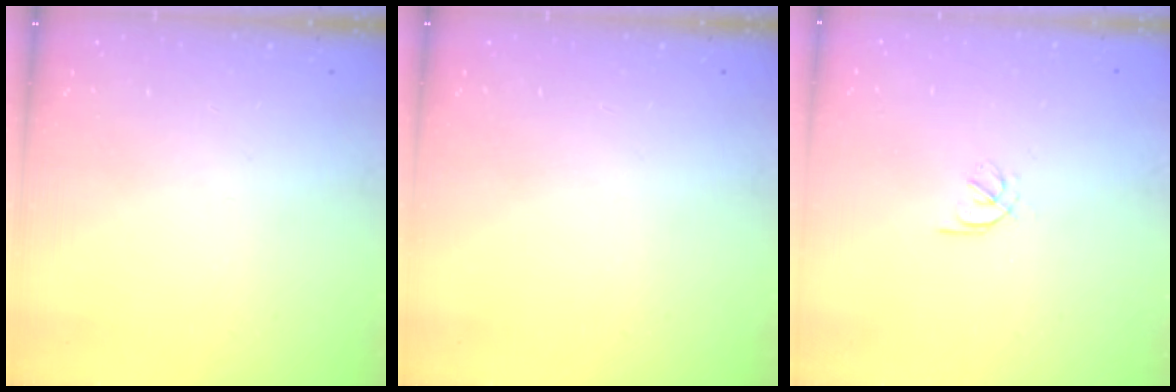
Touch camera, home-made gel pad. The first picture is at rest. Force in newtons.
{"total": 0.0}
{"total": 1.5, "press": 1.4, "slide": 0.5}